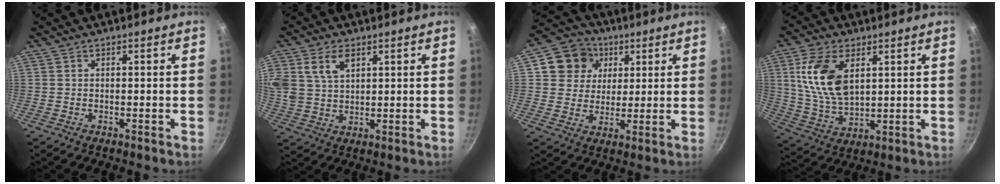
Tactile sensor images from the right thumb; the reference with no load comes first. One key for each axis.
{"total": 9.9, "fx": 4.2, "fy": 6.6, "fz": 6.0, "tx": -0.115, "ty": -0.001, "tz": 0.083}
{"total": 10.5, "fx": 3.8, "fy": 9.2, "fz": 3.6, "tx": -0.029, "ty": 0.003, "tz": 0.056}
{"total": 14.0, "fx": 4.2, "fy": 8.0, "fz": 10.7, "tx": -0.195, "ty": -0.019, "tz": 0.089}